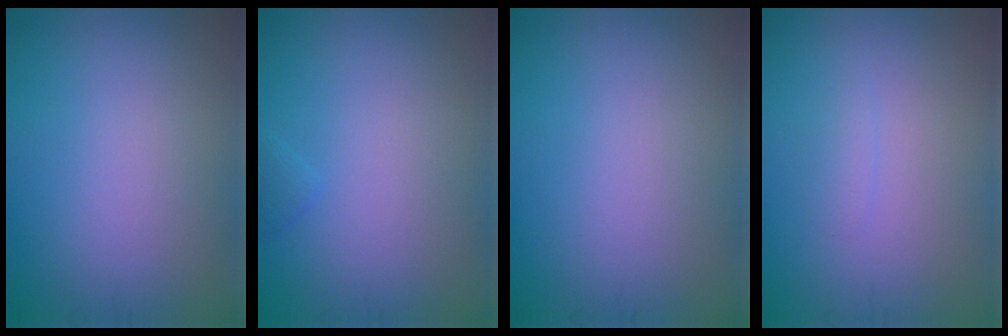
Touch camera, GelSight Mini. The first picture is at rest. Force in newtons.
{"total": 0.6, "press": 0.6, "slide": 0.0}
{"total": 0.0}
{"total": 0.7, "press": 0.7, "slide": 0.1}